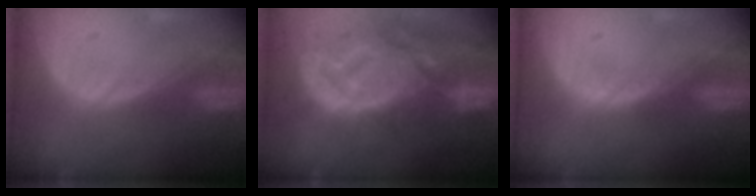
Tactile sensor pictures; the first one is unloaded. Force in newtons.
{"total": 14.0, "press": 12.1, "slide": 7.1}
{"total": 0.8, "press": 0.7, "slide": 0.2}